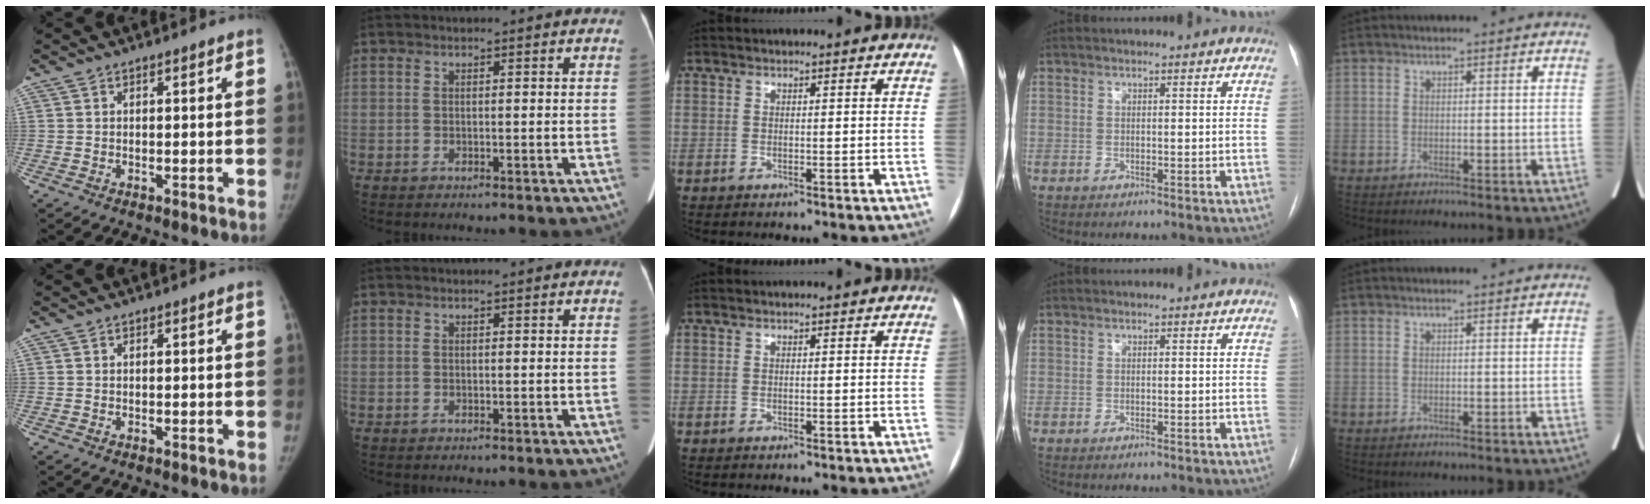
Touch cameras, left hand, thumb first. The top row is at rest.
{}